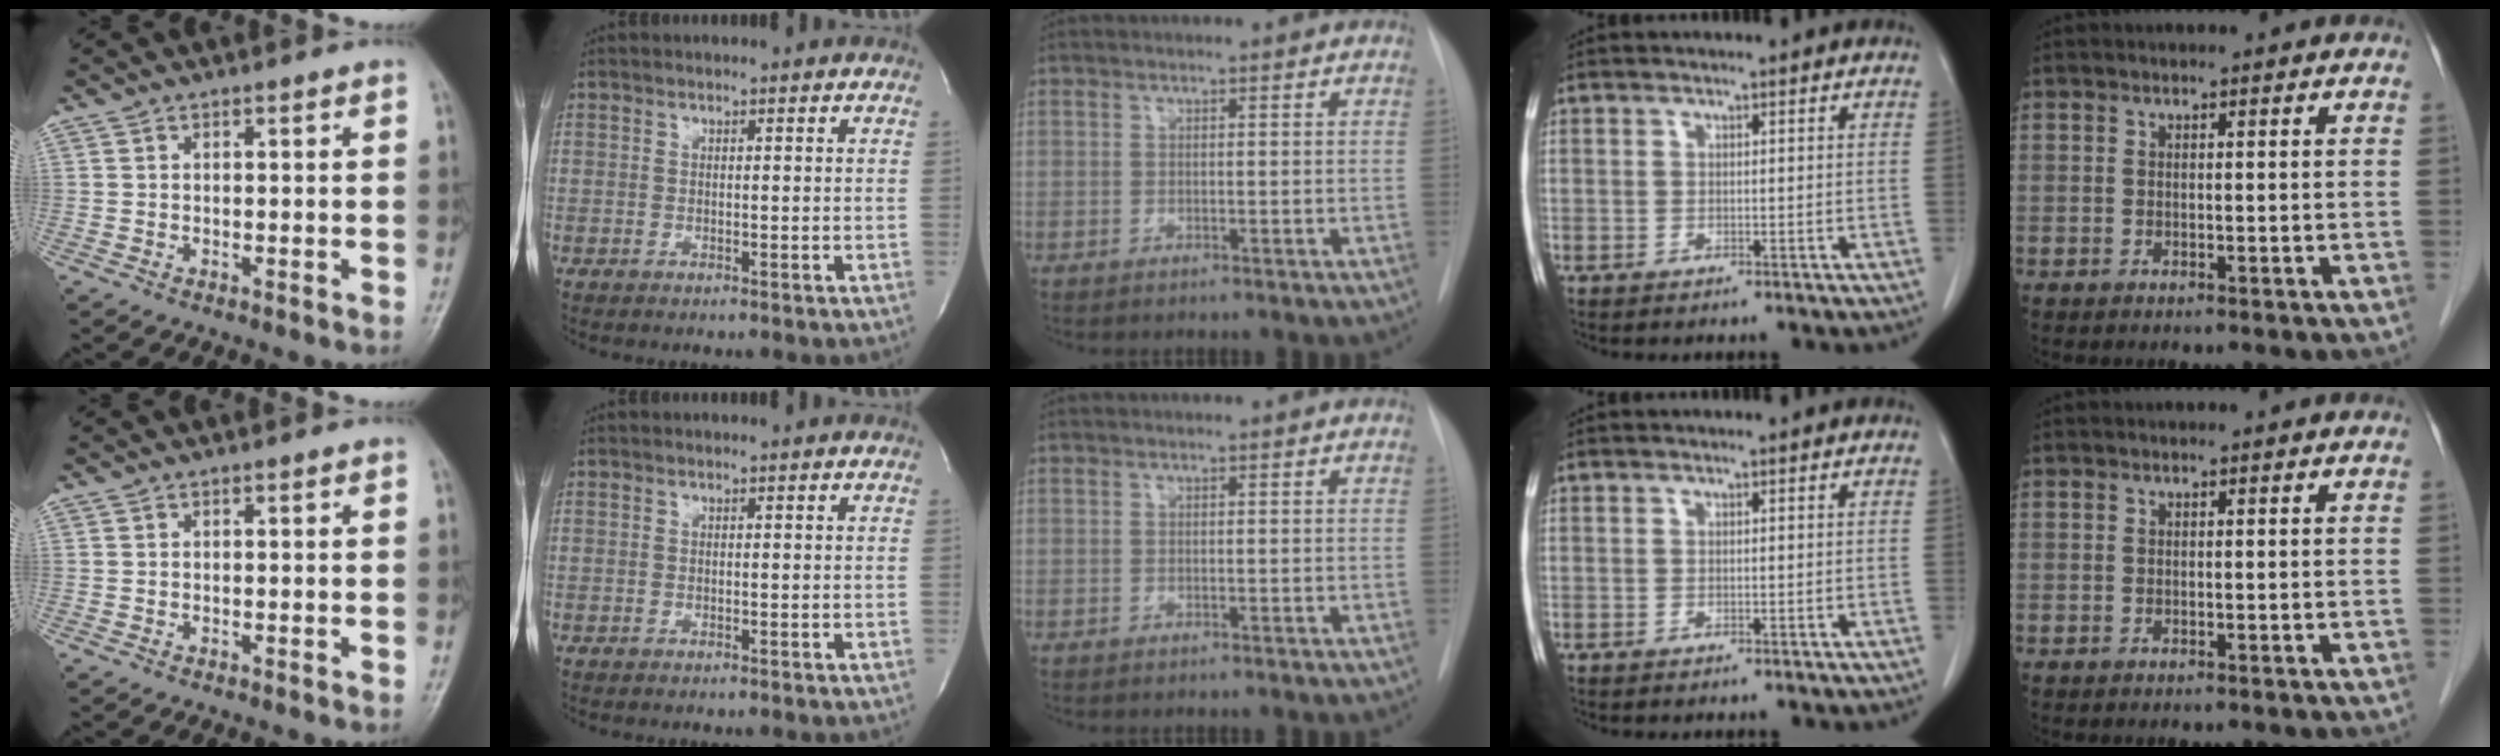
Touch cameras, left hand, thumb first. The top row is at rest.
{}